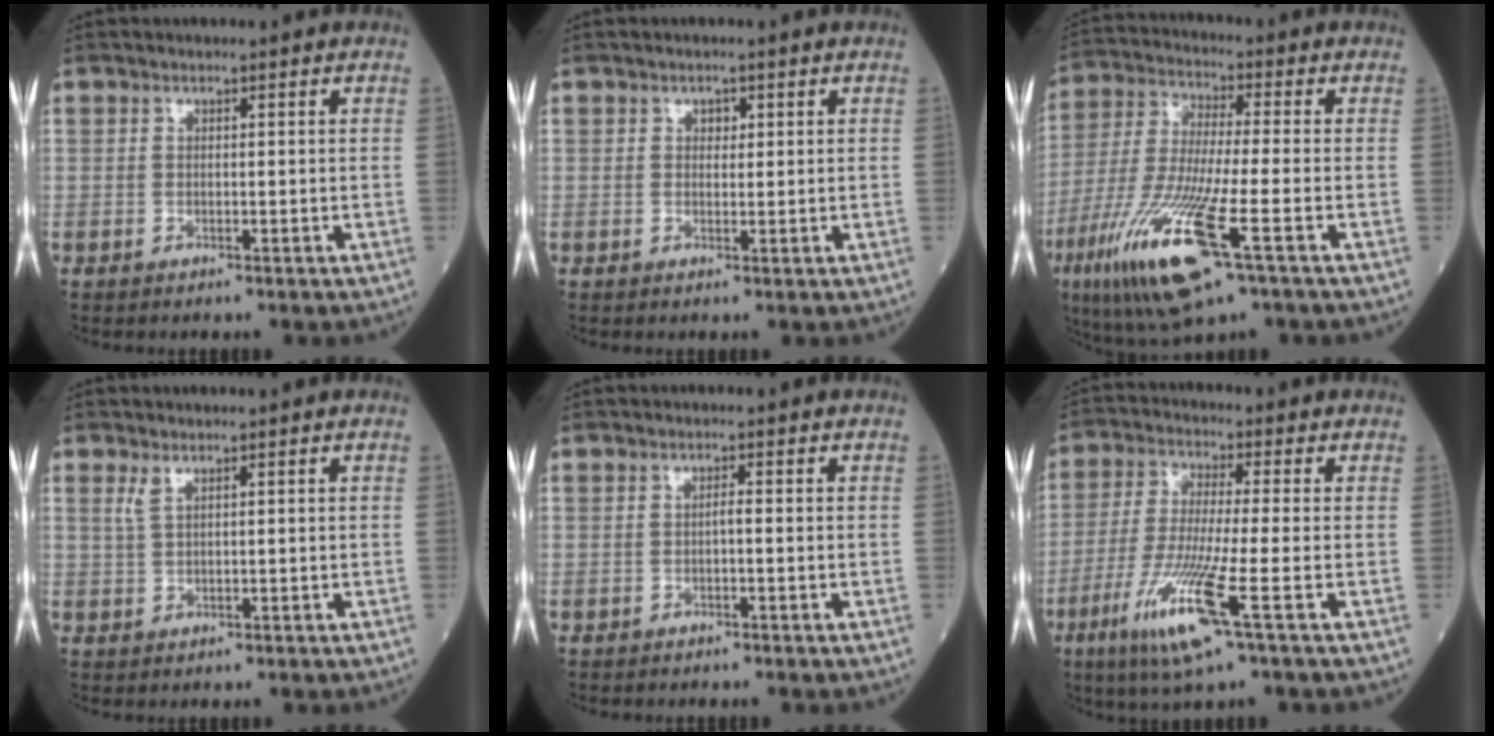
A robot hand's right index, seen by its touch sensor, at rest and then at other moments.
{"total": 1.3, "force": [0.5, 0.9, 0.7], "torque": [-0.007, -0.001, 0.006]}
{"total": 17.7, "force": [-7.8, 2.0, 15.7], "torque": [-0.352, -0.046, -0.144]}
{"total": 1.5, "force": [1.0, 0.2, 1.1], "torque": [-0.034, 0.001, 0.025]}
{"total": 0.8, "force": [-0.2, 0.0, 0.7], "torque": [-0.011, 0.002, -0.005]}
{"total": 11.5, "force": [-5.0, -0.4, 10.4], "torque": [-0.221, -0.031, -0.098]}